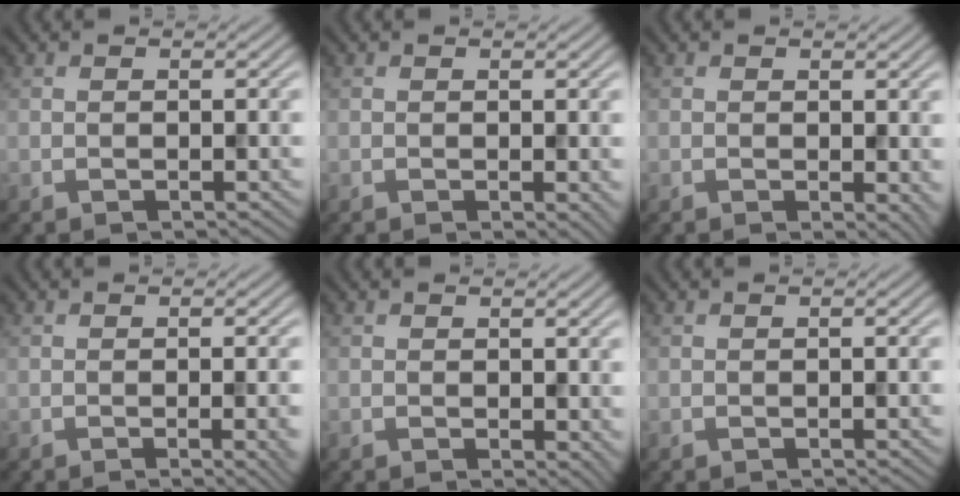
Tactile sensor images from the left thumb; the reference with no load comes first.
{"total": 0.9, "force": [0.0, 0.4, 0.8], "torque": [-0.008, -0.005, 0.000]}
{"total": 1.7, "force": [0.1, 0.9, 1.5], "torque": [-0.015, -0.007, 0.004]}
{"total": 3.2, "force": [-0.7, 0.7, 3.0], "torque": [-0.038, 0.000, -0.012]}
{"total": 1.5, "force": [0.2, 1.0, 1.2], "torque": [-0.013, -0.006, 0.006]}
{"total": 0.0}